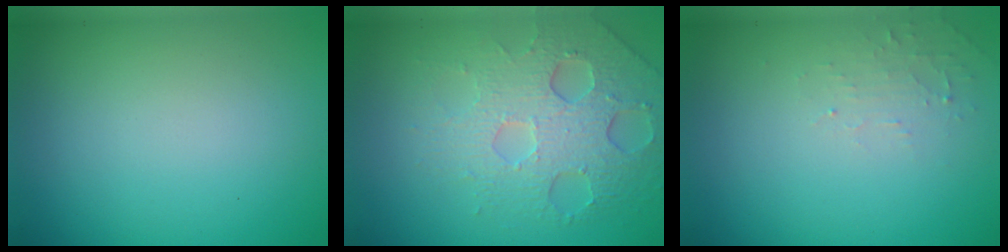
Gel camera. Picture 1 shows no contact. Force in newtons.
{"total": 5.8, "press": 4.5, "slide": 3.7}
{"total": 1.2, "press": 1.2, "slide": 0.3}